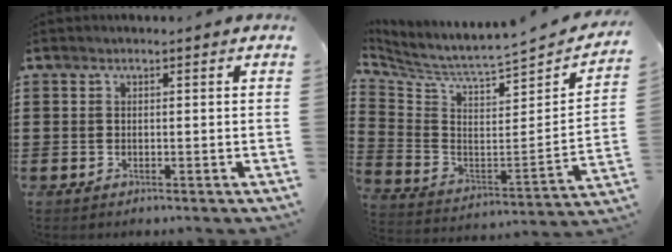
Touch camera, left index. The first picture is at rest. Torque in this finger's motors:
{"motor_torque": [0.10, 0.15, 0.18, 0.05]}